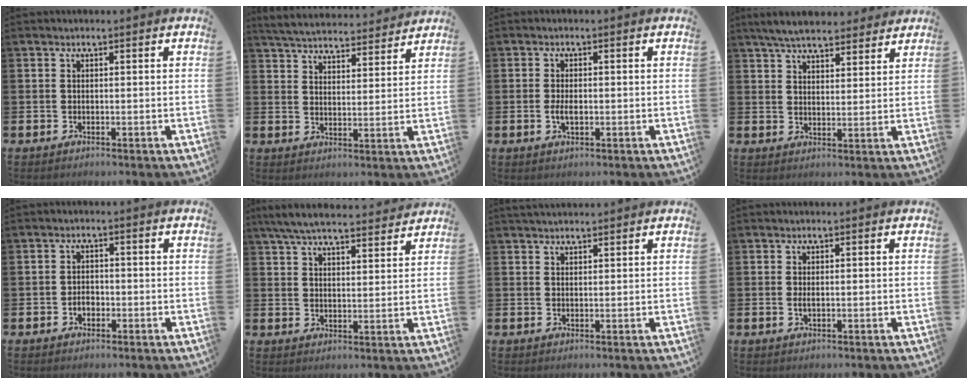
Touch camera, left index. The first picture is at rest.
{"total": 5.3, "force": [5.3, 0.6, 0.5], "torque": [-0.025, -0.041, 0.090]}
{"total": 2.2, "force": [-0.3, 1.1, 1.8], "torque": [-0.030, 0.000, -0.007]}
{"total": 6.1, "force": [5.8, 1.3, 1.5], "torque": [-0.042, -0.020, 0.105]}
{"total": 1.9, "force": [-0.7, 1.4, 1.1], "torque": [-0.009, 0.000, -0.018]}
{"total": 6.8, "force": [6.4, 1.0, 2.0], "torque": [-0.053, -0.032, 0.115]}
{"total": 1.9, "force": [1.9, 0.3, 0.3], "torque": [-0.010, 0.000, 0.034]}
{"total": 1.0, "force": [0.2, 0.3, 1.0], "torque": [-0.014, -0.001, 0.002]}